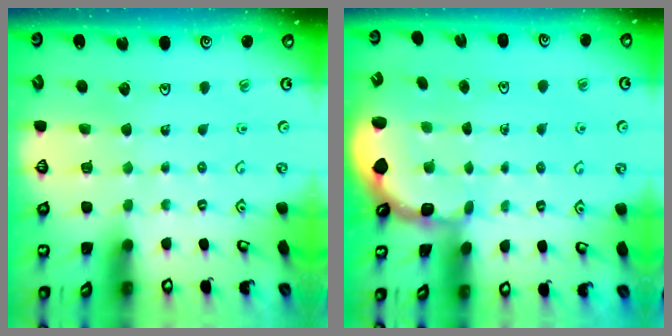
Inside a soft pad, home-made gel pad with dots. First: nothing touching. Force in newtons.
{"total": 1.8, "press": 1.6, "slide": 0.8}